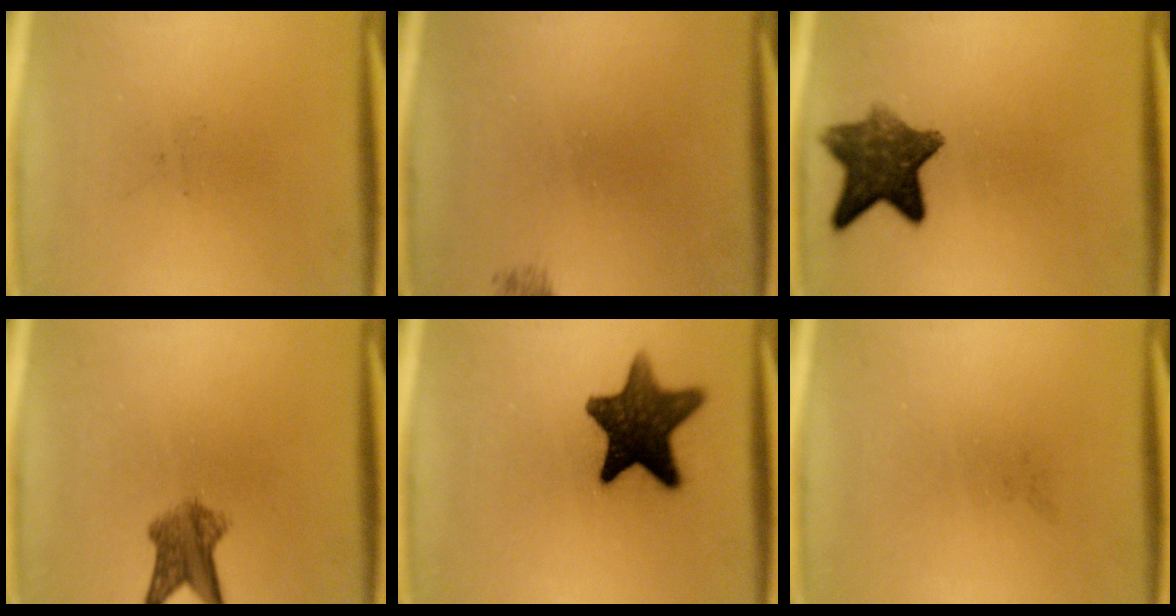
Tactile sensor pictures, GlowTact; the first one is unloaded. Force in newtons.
{"total": 0.7}
{"total": 9.2}
{"total": 5.1}
{"total": 13.2}
{"total": 0.0}